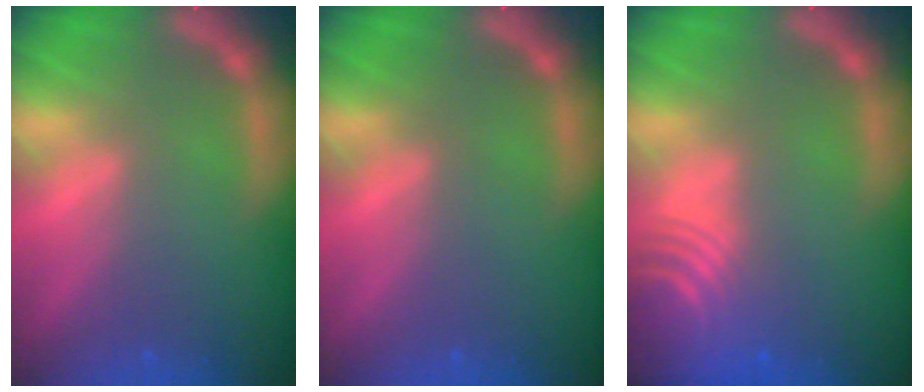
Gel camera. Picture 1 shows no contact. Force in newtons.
{"total": 0.0}
{"total": 10.1}